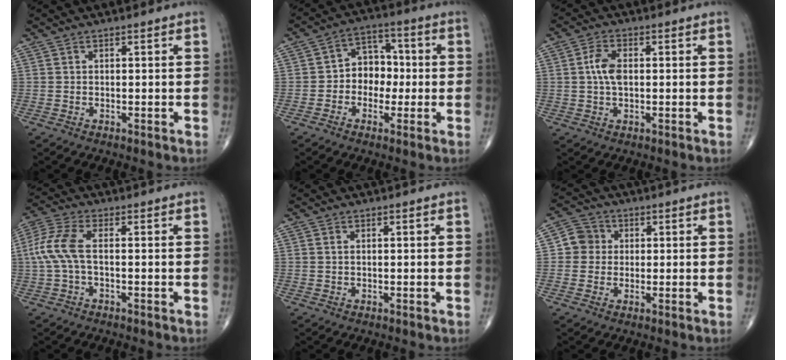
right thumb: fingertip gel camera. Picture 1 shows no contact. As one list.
[{"total": 8.1, "force": [-0.8, 6.4, 4.9], "torque": [-0.033, 0.031, -0.026]}, {"total": 4.8, "force": [0.4, 2.6, 4.0], "torque": [-0.087, 0.005, 0.004]}, {"total": 7.2, "force": [-0.2, 2.9, 6.6], "torque": [-0.176, 0.019, -0.008]}, {"total": 0.6, "force": [0.2, 0.3, 0.5], "torque": [-0.011, 0.004, 0.003]}, {"total": 4.8, "force": [0.5, 4.6, 1.2], "torque": [0.005, 0.007, -0.001]}]